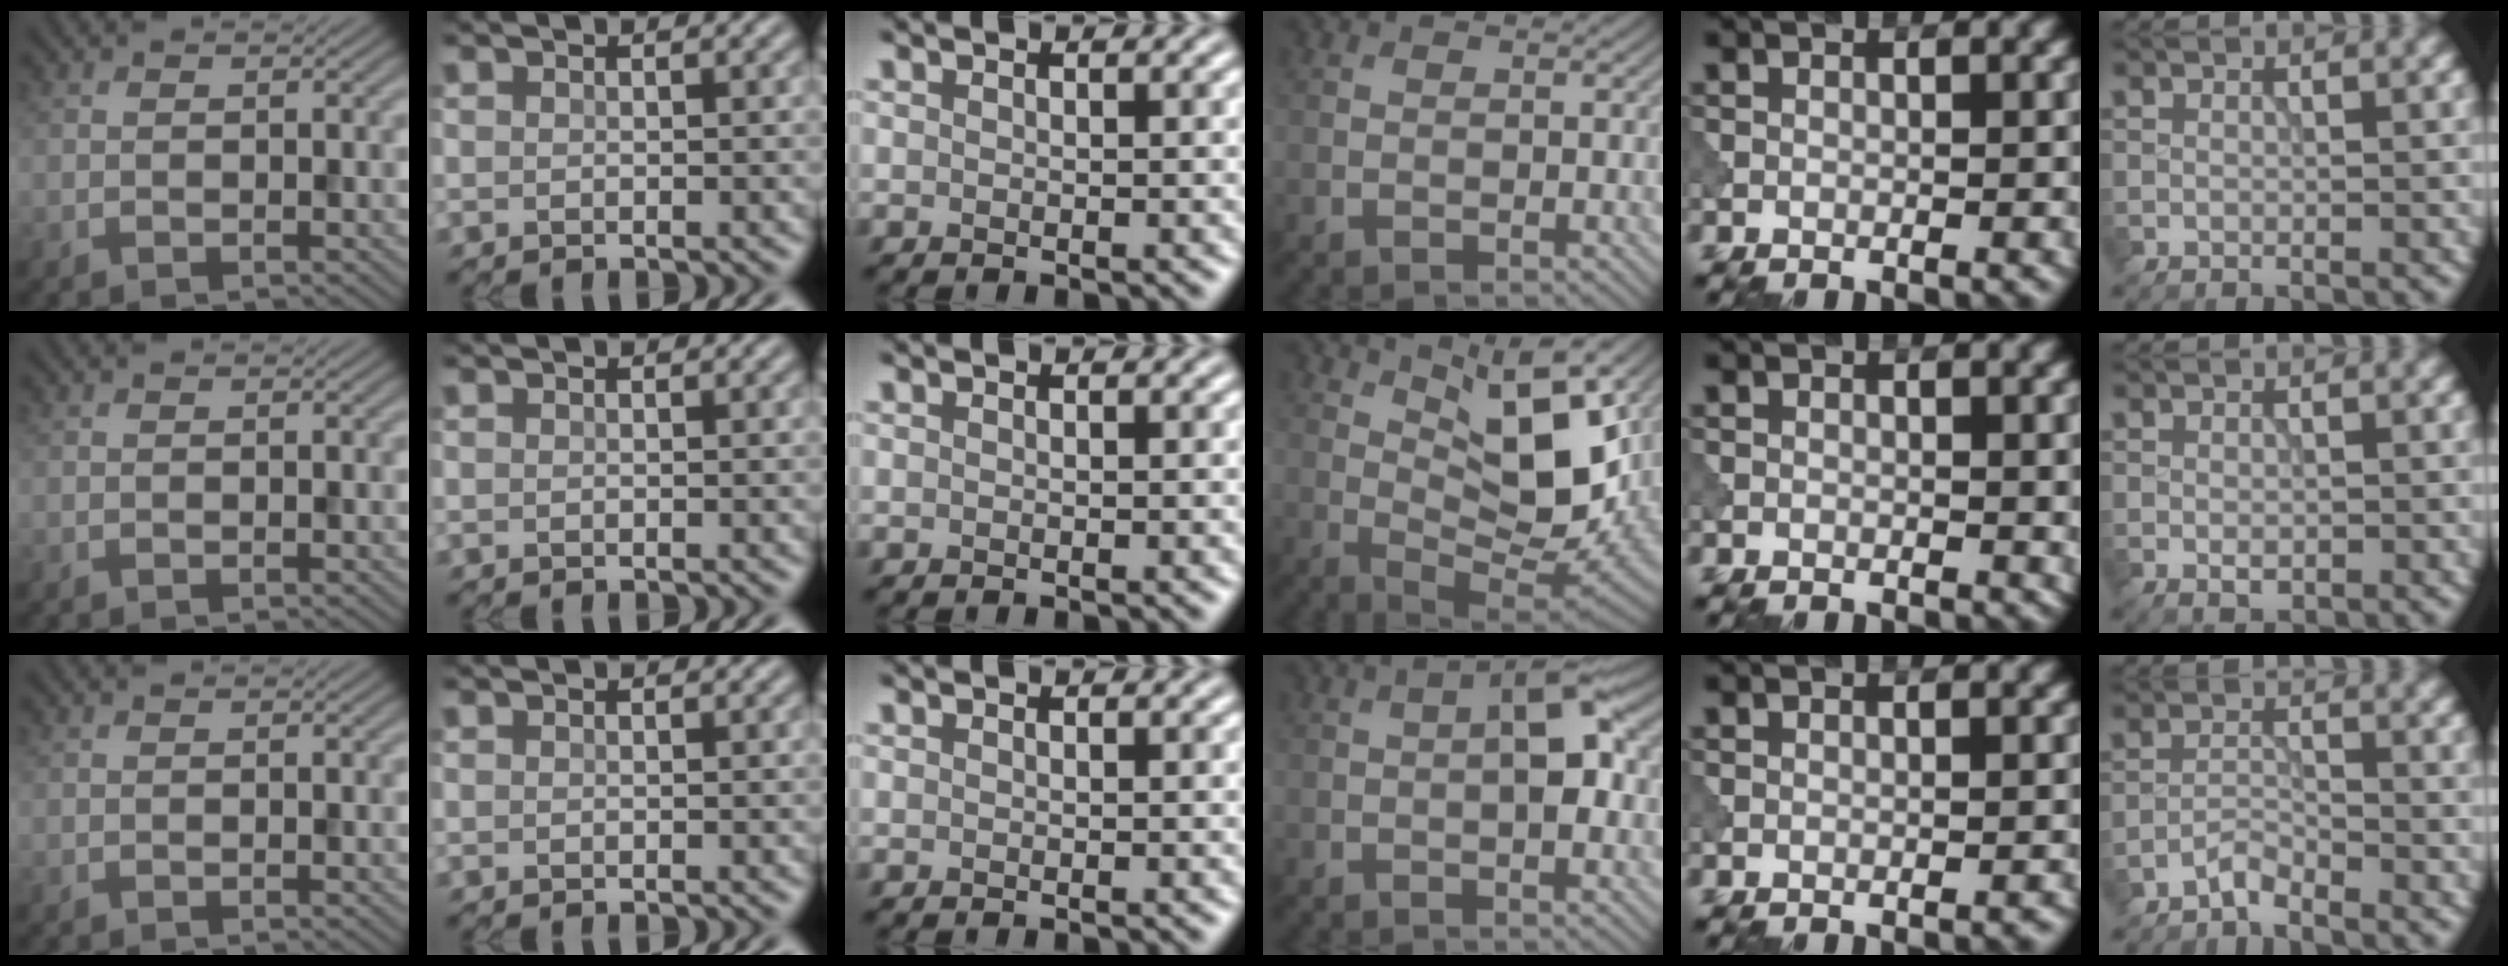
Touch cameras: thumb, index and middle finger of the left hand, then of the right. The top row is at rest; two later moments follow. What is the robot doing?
{"motion": "shake", "object": "bell"}